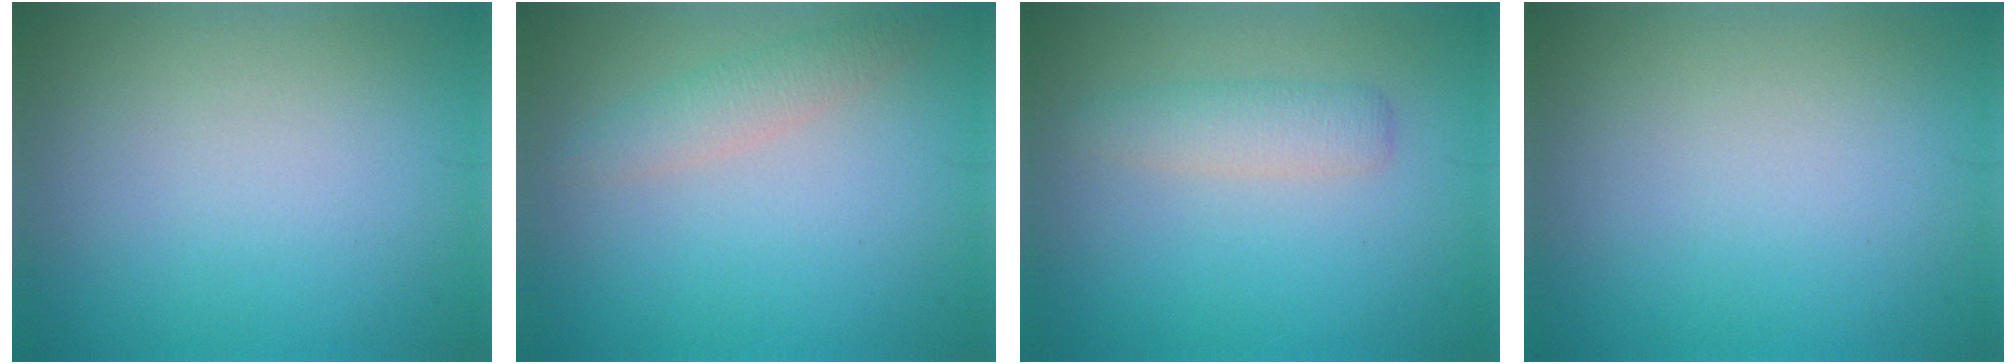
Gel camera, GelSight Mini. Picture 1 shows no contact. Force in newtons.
{"total": 2.0, "press": 2.0, "slide": 0.1}
{"total": 2.2, "press": 2.2, "slide": 0.0}
{"total": 0.0}